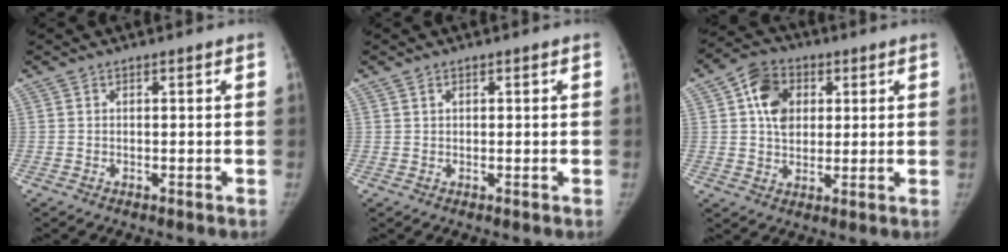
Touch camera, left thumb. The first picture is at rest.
{"total": 0.7, "force": [0.4, 0.5, 0.3], "torque": [0.001, -0.001, 0.007]}
{"total": 9.7, "force": [2.8, 7.4, 5.6], "torque": [-0.067, -0.001, 0.044]}